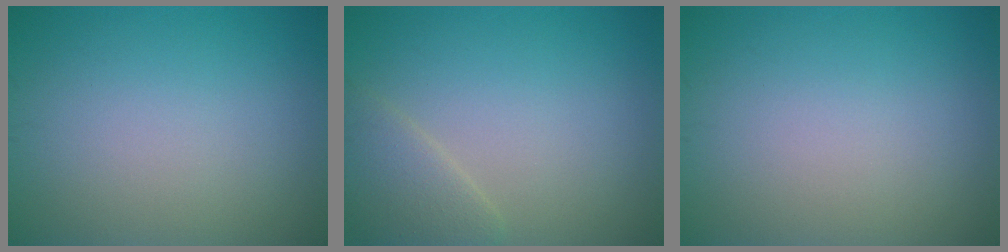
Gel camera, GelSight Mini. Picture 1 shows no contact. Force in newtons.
{"total": 2.5, "press": 2.5, "slide": 0.2}
{"total": 0.0}